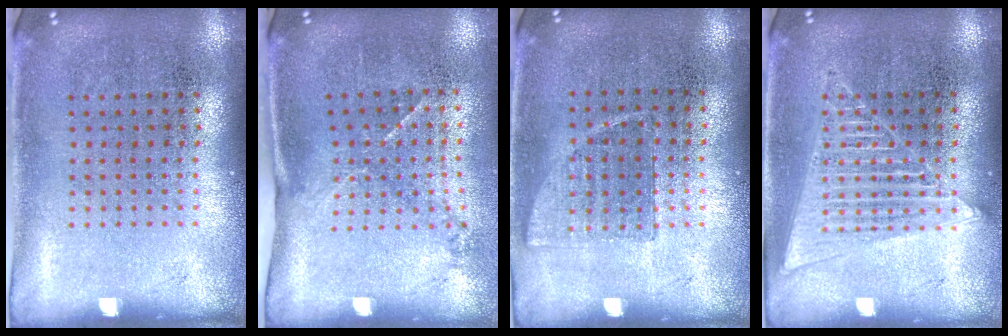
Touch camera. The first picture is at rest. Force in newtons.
{"total": 1.5, "press": 1.0, "slide": 1.2}
{"total": 0.8, "press": 0.7, "slide": 0.3}
{"total": 2.6, "press": 2.5, "slide": 0.3}